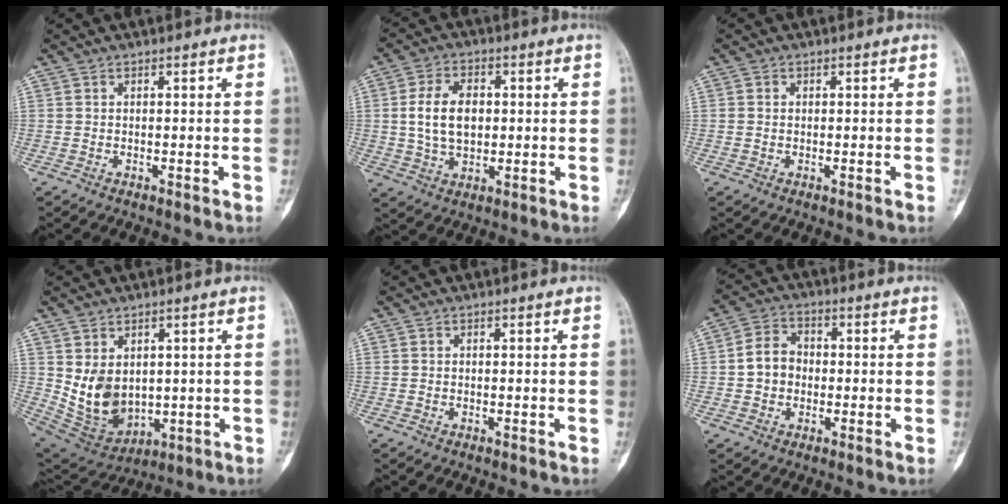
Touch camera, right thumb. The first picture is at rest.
{"total": 9.5, "force": [0.7, 6.2, 7.1], "torque": [-0.116, 0.004, 0.017]}
{"total": 0.6, "force": [0.1, 0.5, 0.3], "torque": [-0.006, 0.001, 0.000]}
{"total": 10.5, "force": [1.2, 7.8, 6.9], "torque": [-0.097, -0.016, 0.054]}
{"total": 0.0}
{"total": 6.5, "force": [-0.5, 5.5, 3.5], "torque": [-0.042, 0.020, -0.019]}